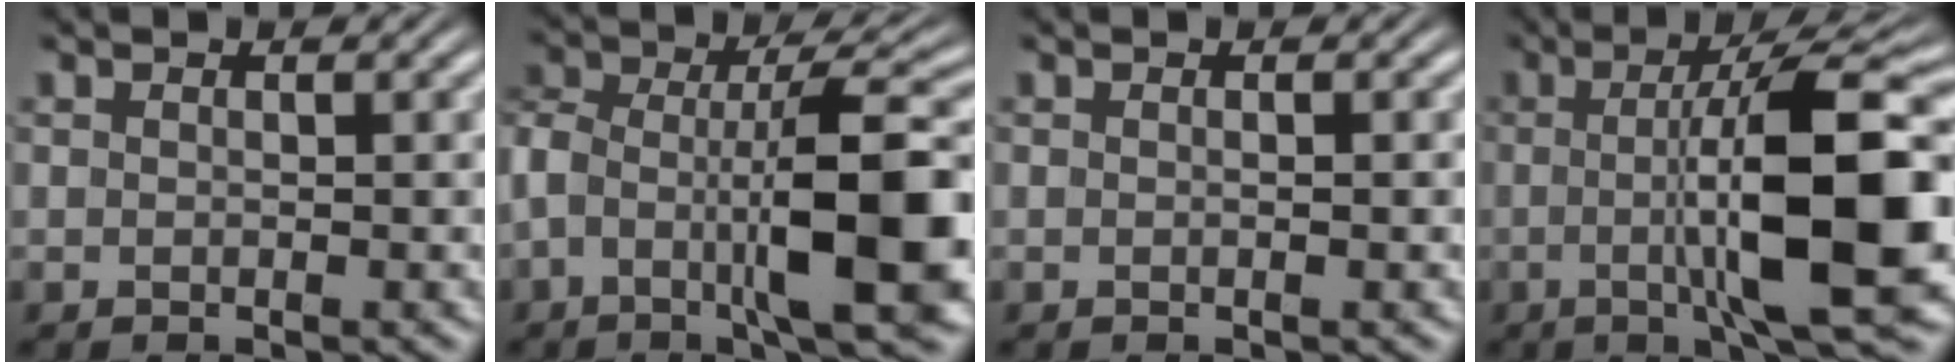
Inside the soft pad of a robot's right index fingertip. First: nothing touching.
{"total": 10.8, "force": [-1.7, 5.4, 9.1], "torque": [-0.156, -0.015, -0.023]}
{"total": 0.0}
{"total": 12.6, "force": [-0.6, 2.8, 12.3], "torque": [-0.171, 0.007, -0.006]}